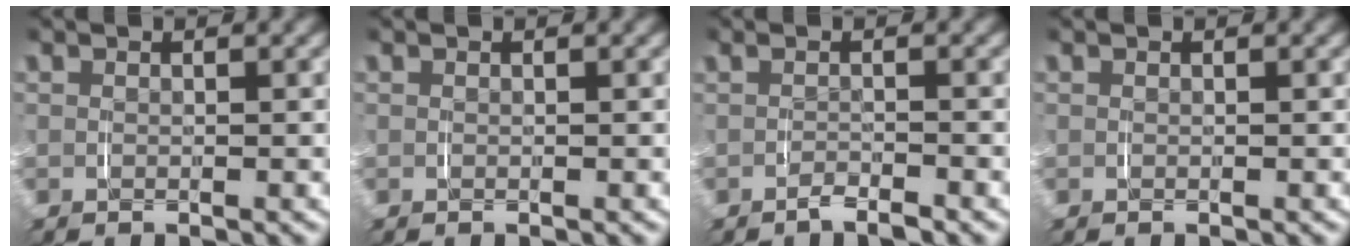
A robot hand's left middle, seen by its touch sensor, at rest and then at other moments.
{"total": 0.0}
{"total": 1.3, "force": [-1.1, -0.1, 0.8], "torque": [-0.015, 0.005, -0.021]}
{"total": 0.0}